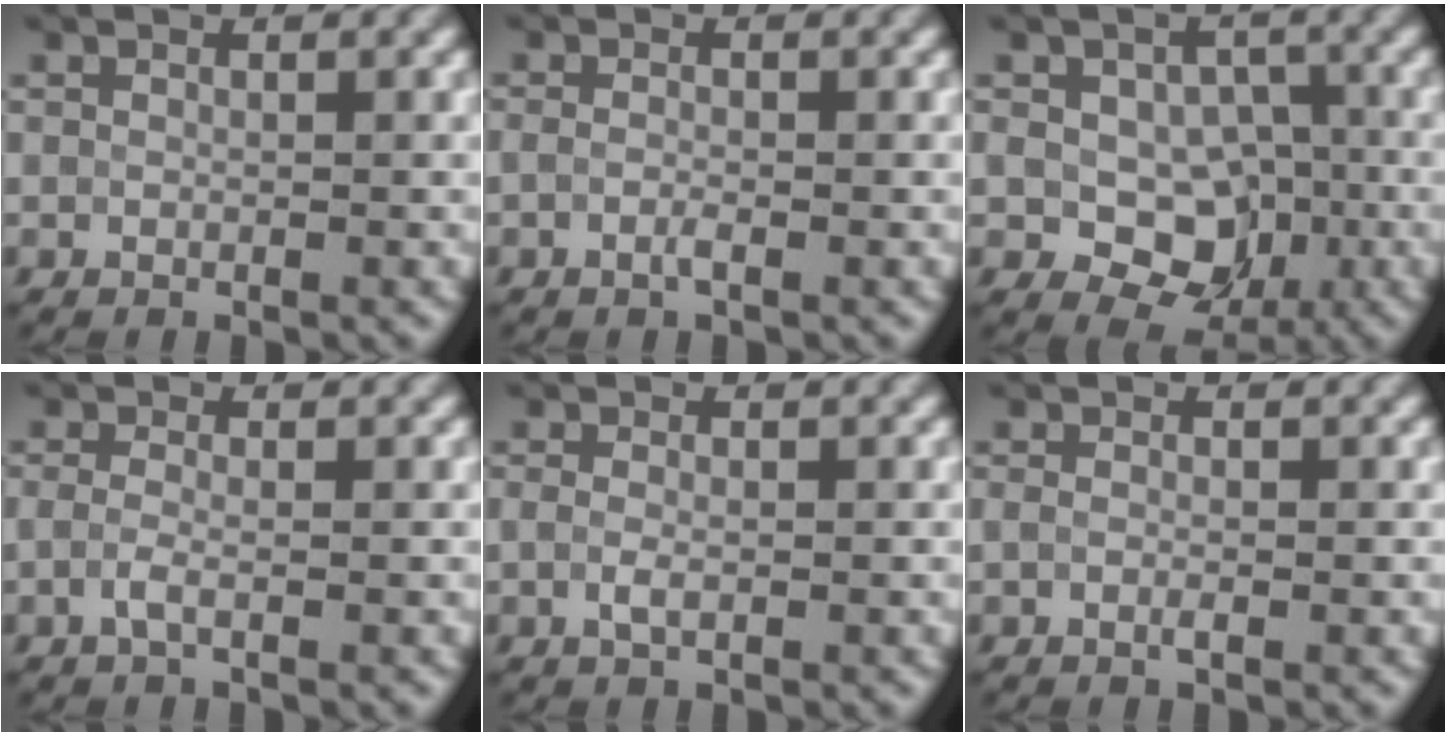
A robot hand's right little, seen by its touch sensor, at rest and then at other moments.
{"total": 0.8, "force": [-0.5, 0.1, 0.6], "torque": [-0.016, -0.006, -0.008]}
{"total": 6.9, "force": [-1.4, 5.1, 4.4], "torque": [-0.065, -0.003, -0.015]}
{"total": 1.4, "force": [-0.5, 0.5, 1.3], "torque": [-0.028, -0.003, -0.014]}
{"total": 1.0, "force": [-0.3, 0.3, 0.9], "torque": [-0.022, -0.005, -0.005]}
{"total": 0.7, "force": [-0.3, 0.1, 0.6], "torque": [-0.013, -0.006, -0.004]}